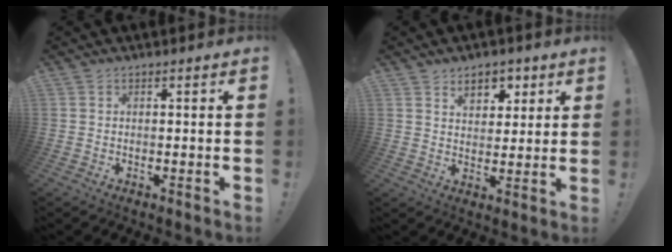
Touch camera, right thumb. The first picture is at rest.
{"total": 7.4, "force": [4.2, 5.0, 3.4], "torque": [-0.045, -0.019, 0.078]}